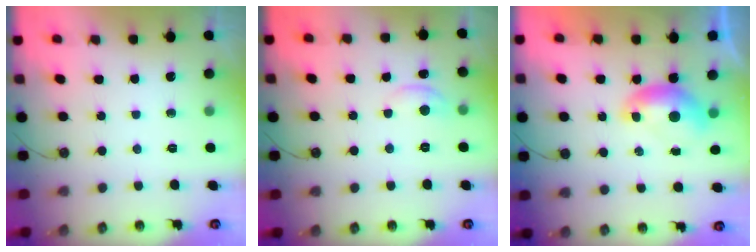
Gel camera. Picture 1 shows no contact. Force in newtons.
{"total": 0.8, "press": 0.7, "slide": 0.4}
{"total": 0.6, "press": 0.6, "slide": 0.2}